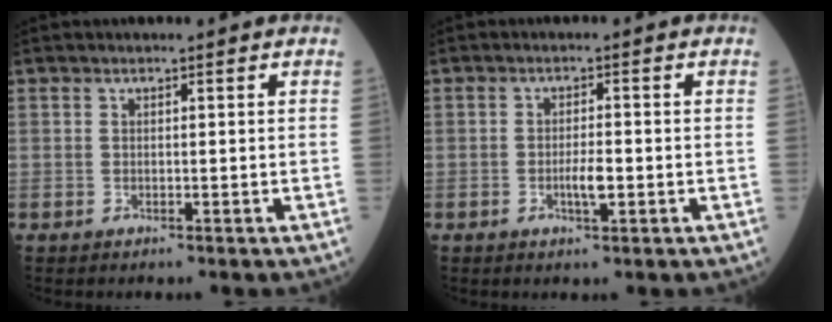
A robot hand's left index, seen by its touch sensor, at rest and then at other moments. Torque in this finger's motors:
{"motor_torque": [0.21, 0.17, 0.08, 0.03]}